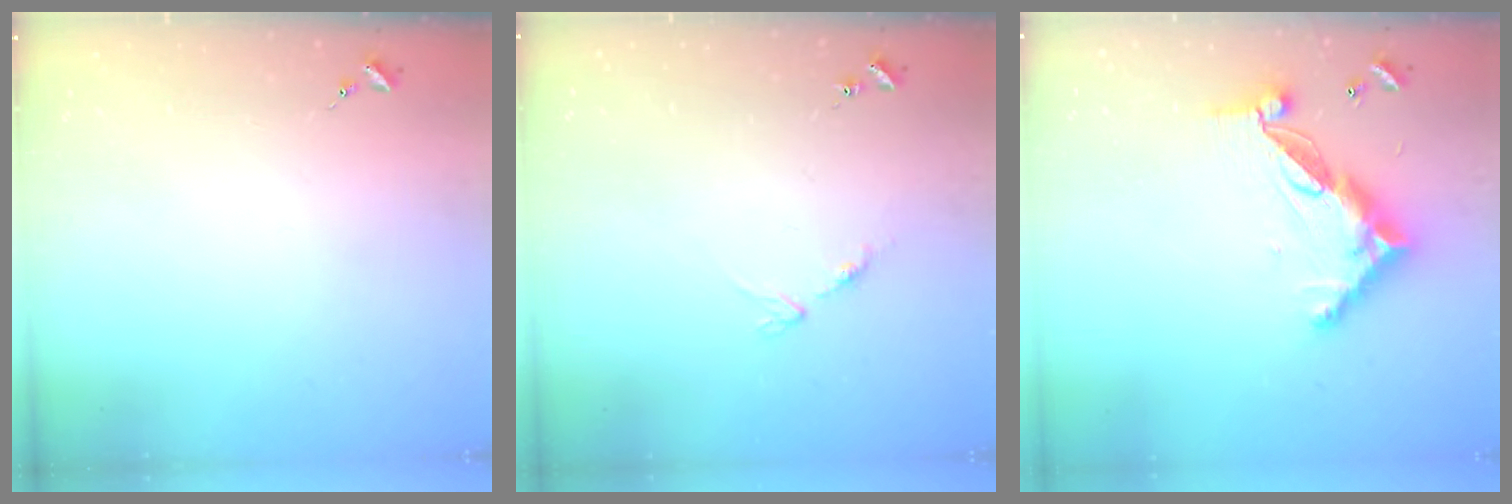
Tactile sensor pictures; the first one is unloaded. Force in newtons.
{"total": 7.8, "press": 7.8, "slide": 0.6}
{"total": 13.7, "press": 13.6, "slide": 1.0}